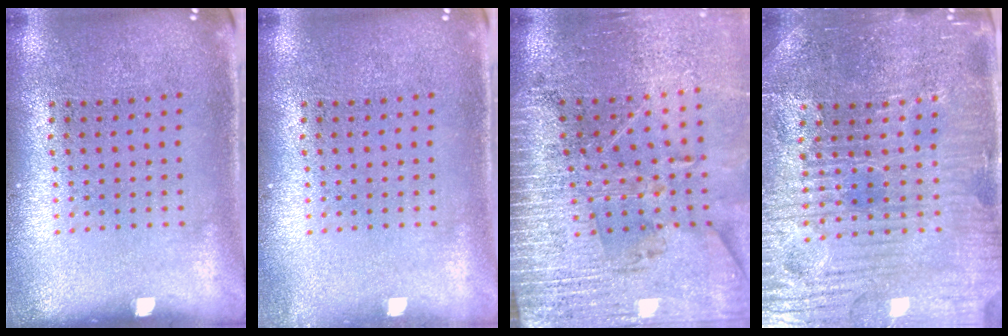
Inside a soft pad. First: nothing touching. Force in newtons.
{"total": 0.7, "press": 0.7, "slide": 0.1}
{"total": 3.3, "press": 3.1, "slide": 1.0}
{"total": 4.8, "press": 4.7, "slide": 1.1}